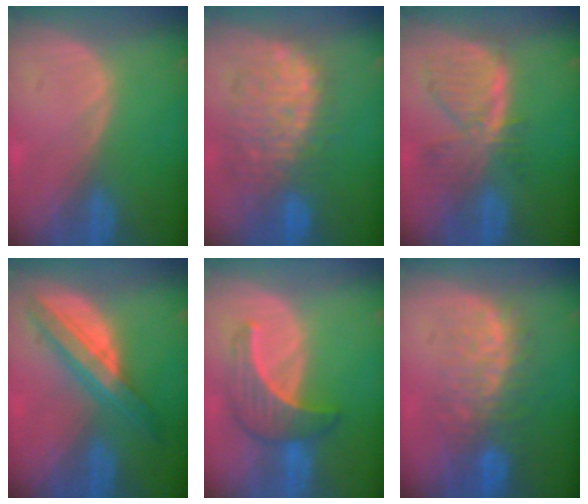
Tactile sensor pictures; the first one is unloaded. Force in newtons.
{"total": 10.7, "press": 10.0, "slide": 3.9}
{"total": 8.0, "press": 7.1, "slide": 3.9}
{"total": 7.5, "press": 7.5, "slide": 0.4}
{"total": 6.4, "press": 6.4, "slide": 0.8}
{"total": 9.5, "press": 8.5, "slide": 4.2}